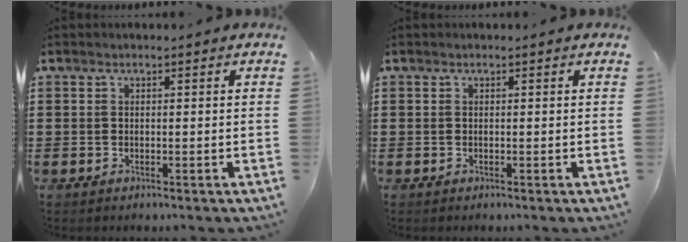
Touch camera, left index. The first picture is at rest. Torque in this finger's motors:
{"motor_torque": [0.00, 0.00, 0.00, 0.00]}